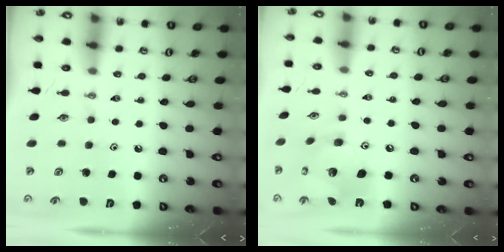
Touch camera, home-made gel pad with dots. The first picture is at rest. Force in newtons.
{"total": 14.8, "press": 14.7, "slide": 1.5}